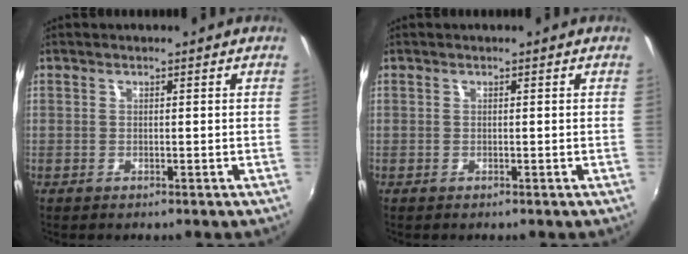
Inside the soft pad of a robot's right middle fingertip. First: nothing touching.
{"total": 0.0}